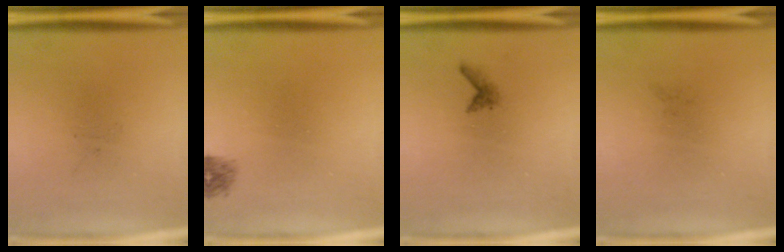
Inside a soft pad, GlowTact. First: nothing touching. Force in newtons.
{"total": 1.1}
{"total": 0.9}
{"total": 0.0}